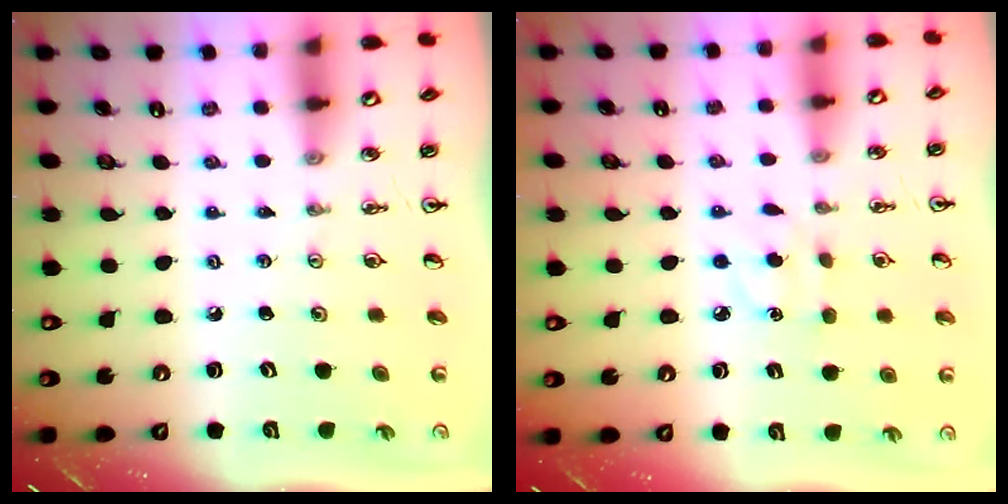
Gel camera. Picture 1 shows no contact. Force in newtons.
{"total": 4.7, "press": 4.7, "slide": 0.6}